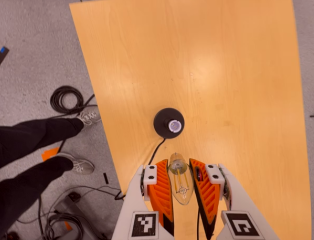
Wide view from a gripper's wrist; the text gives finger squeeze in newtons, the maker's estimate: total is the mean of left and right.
{"total": 21.1, "left": 22.4, "right": 19.8}